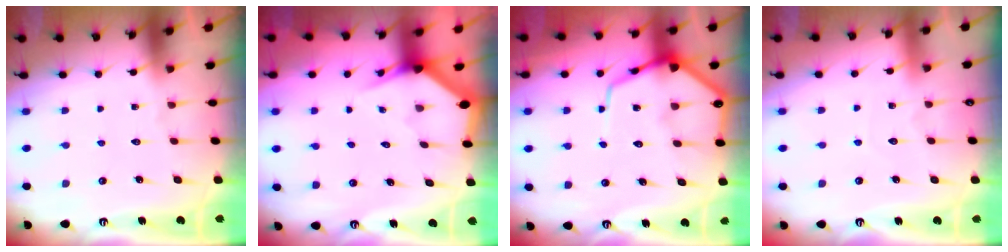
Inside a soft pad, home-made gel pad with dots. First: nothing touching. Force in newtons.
{"total": 2.8, "press": 2.8, "slide": 0.2}
{"total": 10.3, "press": 10.2, "slide": 0.9}
{"total": 2.9, "press": 2.9, "slide": 0.3}